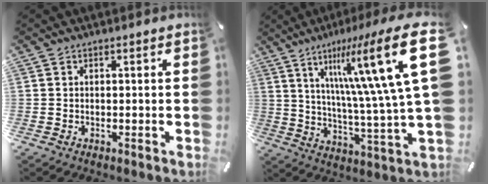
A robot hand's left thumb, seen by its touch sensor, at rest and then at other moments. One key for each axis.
{"total": 28.8, "fx": 10.1, "fy": 6.6, "fz": 26.1, "tx": -0.408, "ty": -0.058, "tz": 0.151}